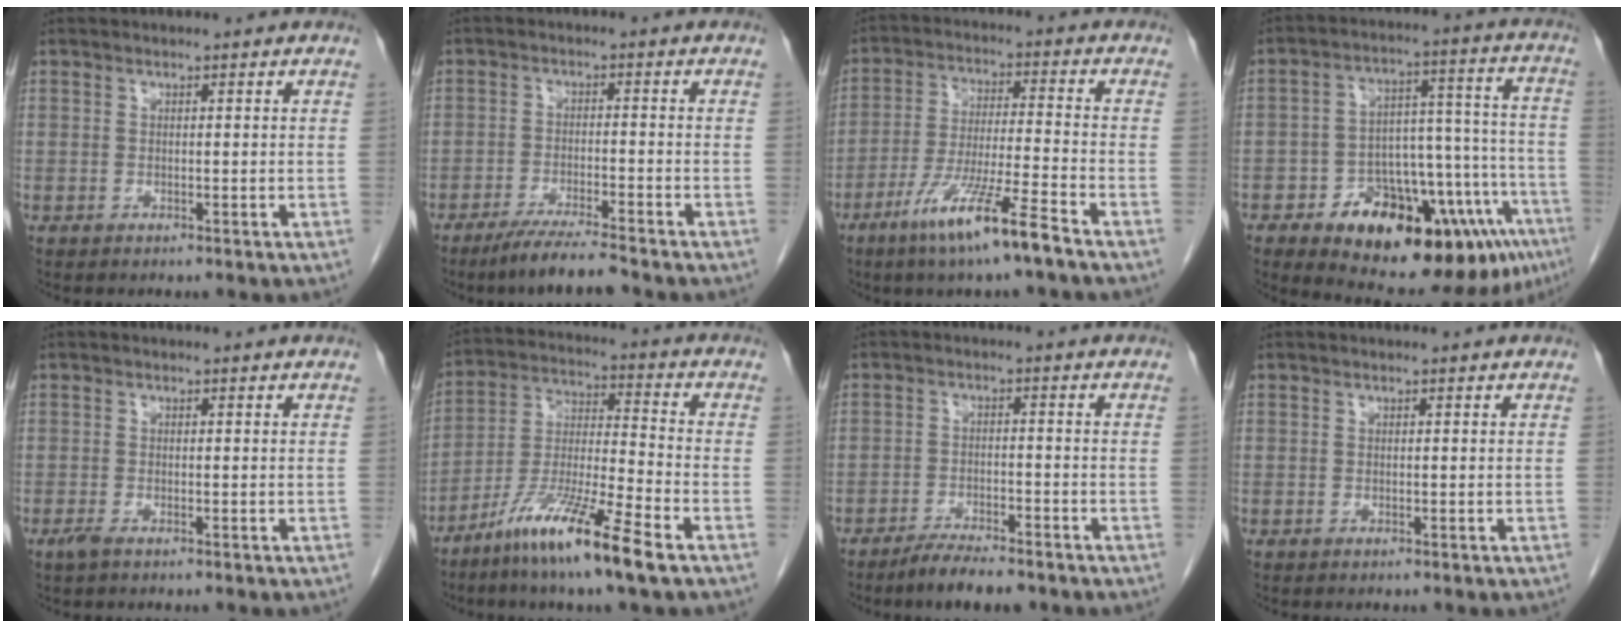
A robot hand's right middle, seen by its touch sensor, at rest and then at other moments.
{"total": 6.7, "force": [-5.7, -0.3, 3.7], "torque": [-0.059, -0.021, -0.099]}
{"total": 10.9, "force": [-7.0, -0.5, 8.3], "torque": [-0.159, -0.026, -0.132]}
{"total": 23.8, "force": [-13.0, 8.4, 18.2], "torque": [-0.208, 0.039, -0.181]}
{"total": 1.2, "force": [-0.8, 0.3, 0.8], "torque": [-0.023, -0.003, -0.015]}
{"total": 13.8, "force": [-8.5, 0.1, 10.8], "torque": [-0.212, -0.032, -0.163]}
{"total": 5.8, "force": [-4.8, 1.1, 3.2], "torque": [-0.054, -0.009, -0.081]}
{"total": 0.0}